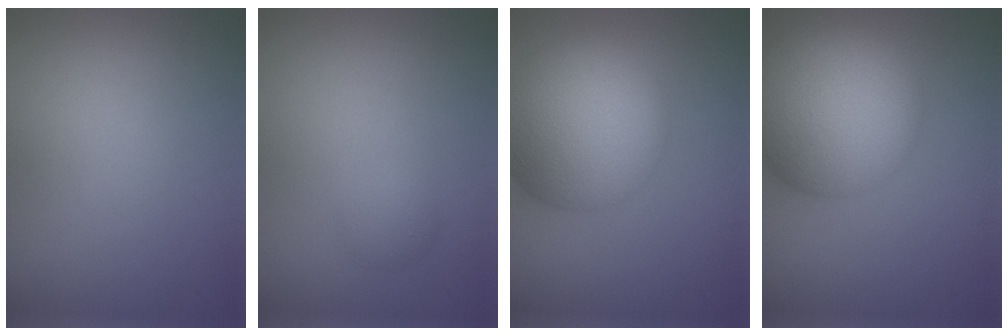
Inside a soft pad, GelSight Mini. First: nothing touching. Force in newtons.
{"total": 1.3, "press": 1.3, "slide": 0.0}
{"total": 10.6, "press": 10.6, "slide": 0.4}
{"total": 11.6, "press": 11.6, "slide": 0.6}